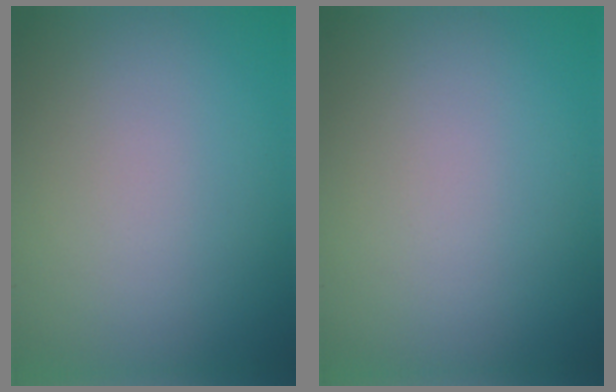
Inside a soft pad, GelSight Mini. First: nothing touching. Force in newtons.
{"total": 0.0}